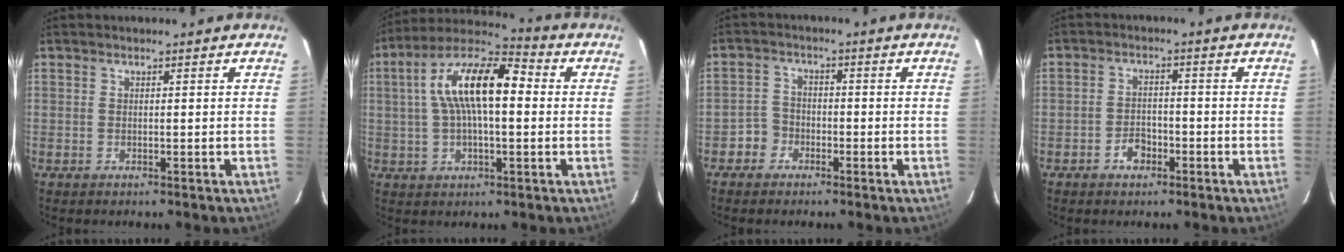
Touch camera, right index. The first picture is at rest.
{"total": 15.7, "force": [2.3, 6.2, 14.3], "torque": [-0.257, 0.027, 0.028]}
{"total": 3.8, "force": [-2.3, 3.0, 0.0], "torque": [-0.003, 0.015, -0.045]}
{"total": 3.6, "force": [-2.2, 2.4, 1.6], "torque": [-0.034, 0.010, -0.034]}